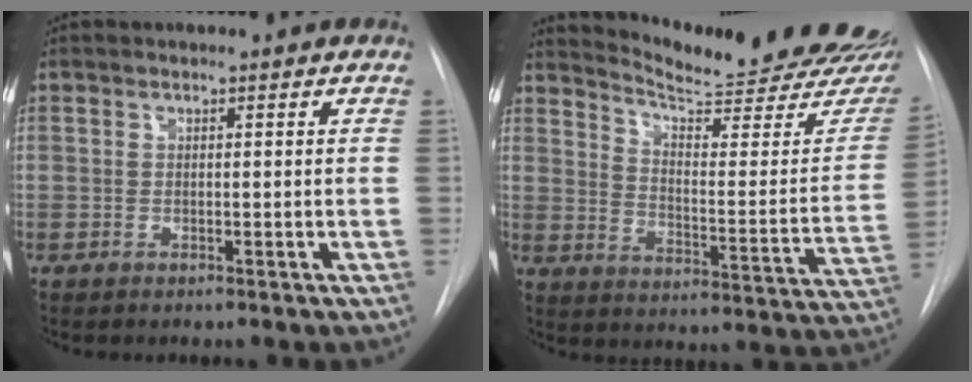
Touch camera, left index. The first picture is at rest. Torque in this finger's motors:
{"motor_torque": [0.82, -1.30, 0.04, 0.01]}